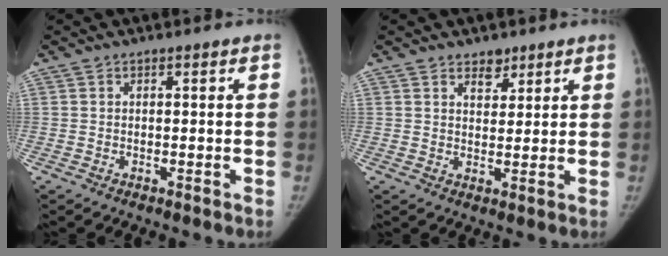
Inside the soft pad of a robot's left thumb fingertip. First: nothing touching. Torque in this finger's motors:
{"motor_torque": [-0.04, 0.06, -0.05, -0.16, -0.03]}